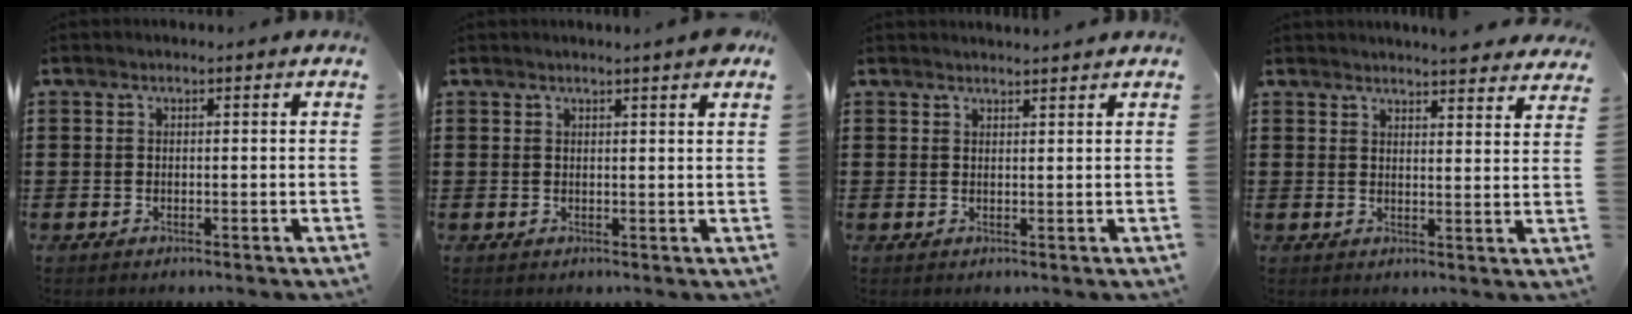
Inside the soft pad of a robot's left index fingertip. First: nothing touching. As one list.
[{"total": 2.3, "force": [1.9, -0.2, 1.2], "torque": [-0.019, -0.004, 0.035]}, {"total": 1.3, "force": [1.3, -0.1, 0.0], "torque": [-0.004, -0.001, 0.026]}, {"total": 3.6, "force": [3.6, -0.1, 0.4], "torque": [-0.011, -0.015, 0.066]}]